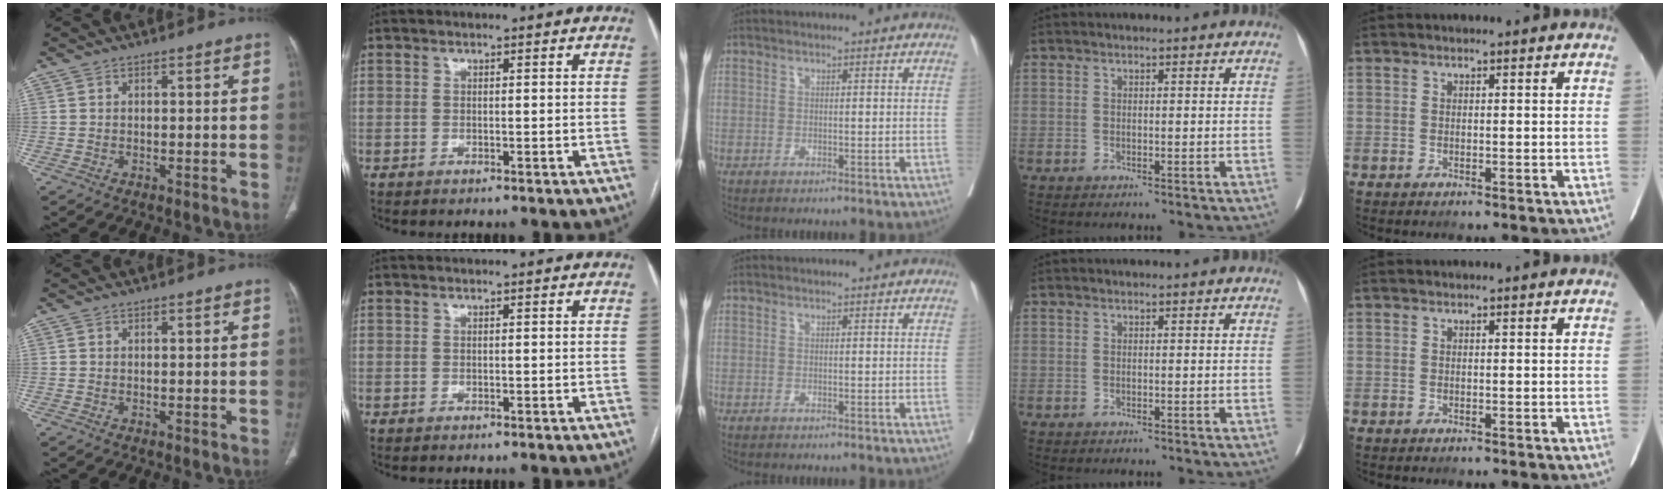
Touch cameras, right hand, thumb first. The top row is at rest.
{}